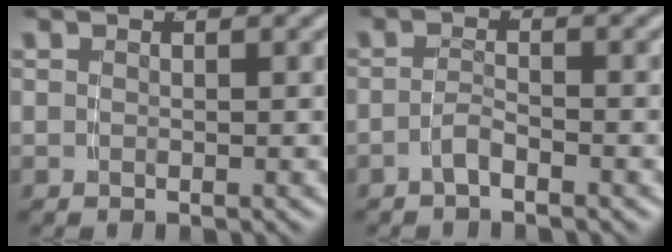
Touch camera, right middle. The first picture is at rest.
{"total": 1.8, "force": [-1.6, -0.2, 0.6], "torque": [-0.014, -0.003, -0.030]}